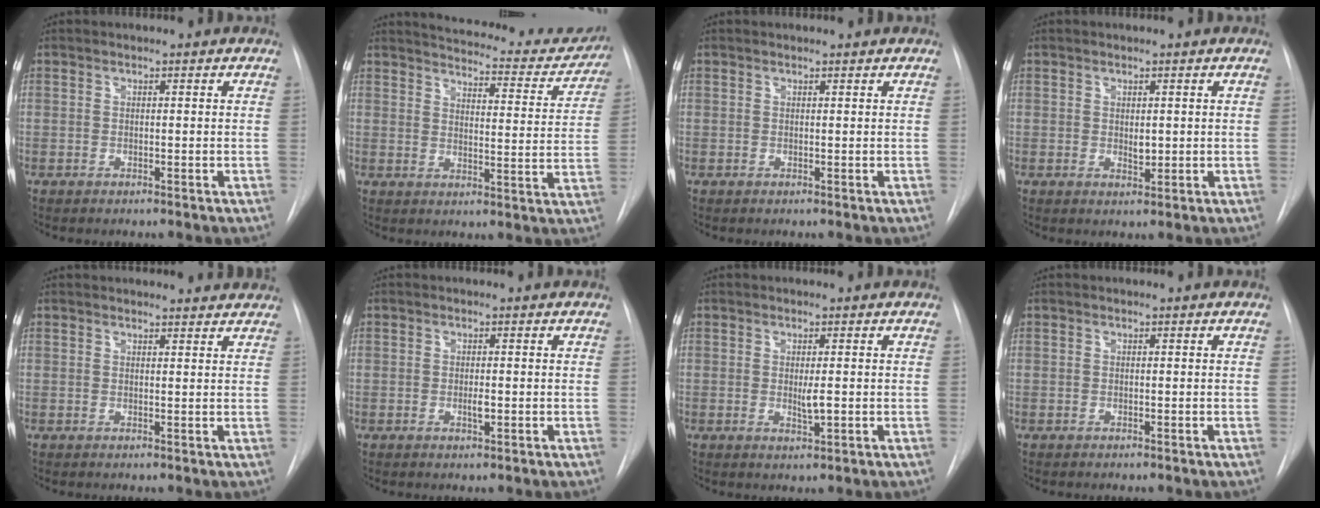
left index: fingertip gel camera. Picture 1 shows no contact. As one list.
[{"total": 18.6, "force": [17.3, 4.1, 5.3], "torque": [-0.058, -0.040, 0.200]}, {"total": 1.1, "force": [1.1, 0.0, 0.1], "torque": [-0.006, 0.008, 0.016]}, {"total": 1.4, "force": [0.3, 0.7, 1.2], "torque": [-0.017, -0.006, 0.009]}, {"total": 7.4, "force": [7.2, 1.1, 1.3], "torque": [-0.007, 0.012, 0.069]}, {"total": 1.1, "force": [-0.1, 0.3, 1.1], "torque": [-0.019, -0.002, -0.002]}, {"total": 2.0, "force": [0.1, 0.3, 1.9], "torque": [-0.036, -0.005, 0.003]}, {"total": 0.0}]